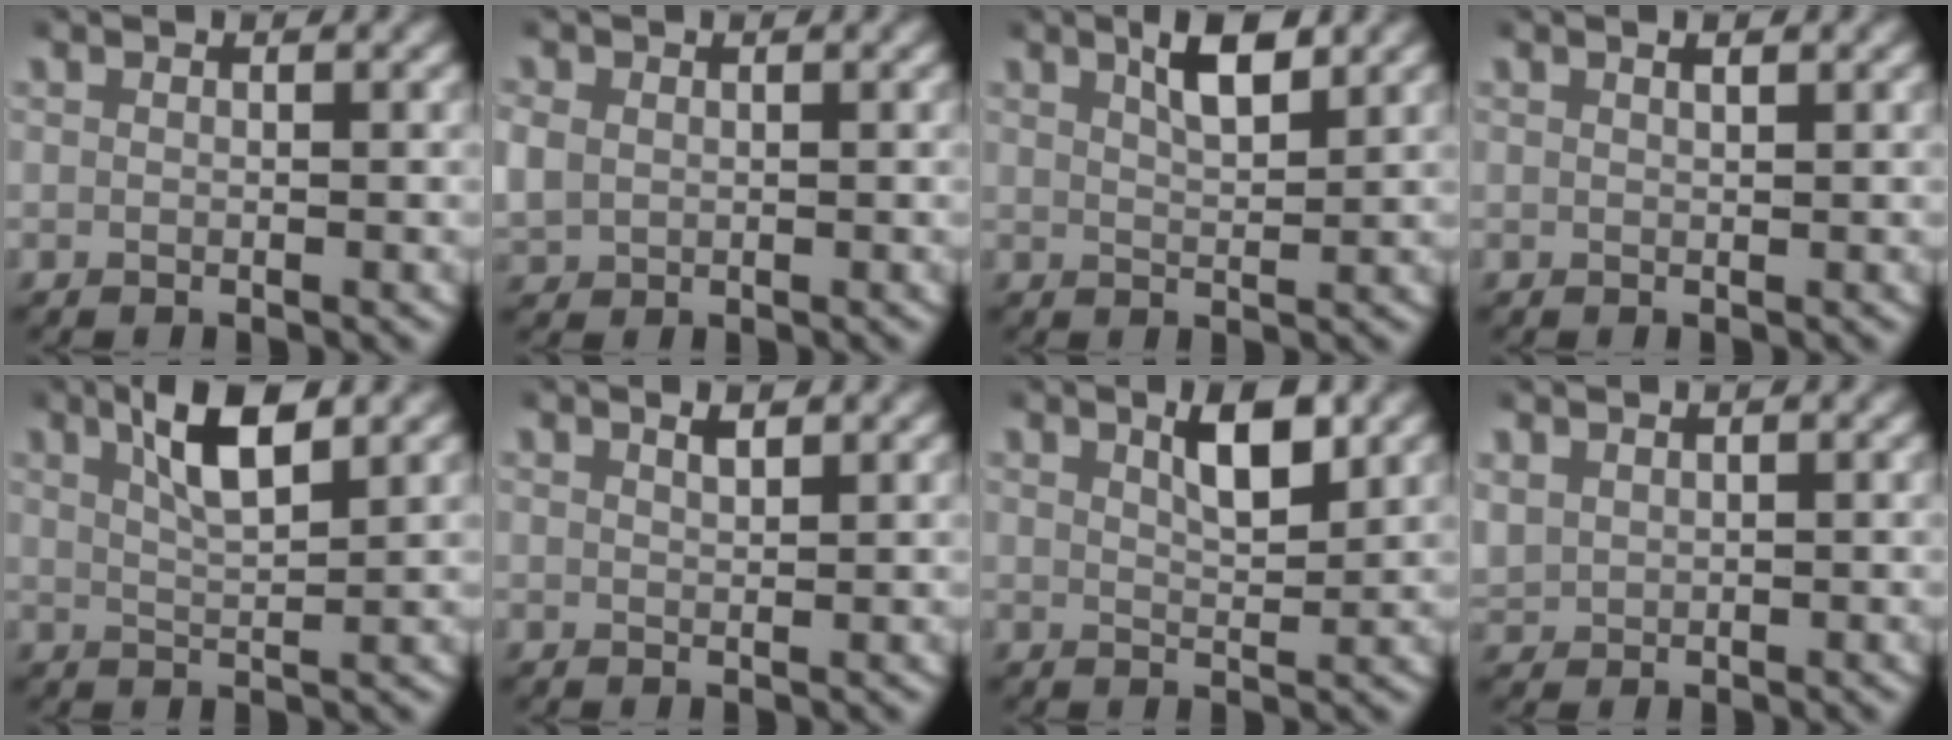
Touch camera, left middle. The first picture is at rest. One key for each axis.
{"total": 2.6, "fx": 0.3, "fy": 2.4, "fz": 1.2, "tx": -0.043, "ty": -0.004, "tz": 0.011}
{"total": 3.5, "fx": 2.2, "fy": 0.9, "fz": 2.6, "tx": -0.042, "ty": 0.002, "tz": 0.037}
{"total": 0.7, "fx": 0.5, "fy": 0.1, "fz": 0.5, "tx": -0.005, "ty": 0.002, "tz": 0.008}
{"total": 4.7, "fx": 2.6, "fy": 1.1, "fz": 3.8, "tx": -0.075, "ty": 0.004, "tz": 0.043}
{"total": 1.2, "fx": 1.0, "fy": 0.1, "fz": 0.8, "tx": -0.011, "ty": -0.002, "tz": 0.018}
{"total": 3.5, "fx": 1.9, "fy": 1.0, "fz": 2.7, "tx": -0.044, "ty": -0.003, "tz": 0.036}
{"total": 2.1, "fx": 1.1, "fy": 1.6, "fz": 0.7, "tx": -0.027, "ty": 0.003, "tz": 0.026}